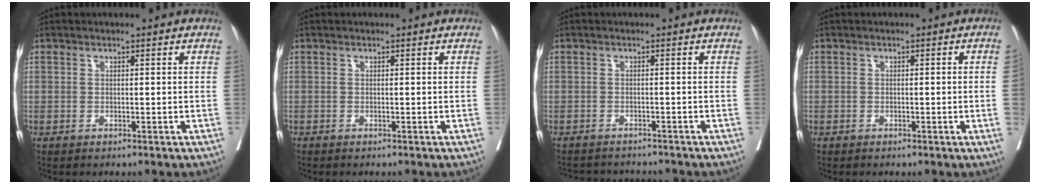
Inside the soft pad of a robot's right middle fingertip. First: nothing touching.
{"total": 0.0}
{"total": 6.0, "force": [-5.8, 0.9, 0.8], "torque": [-0.006, 0.001, -0.077]}
{"total": 1.2, "force": [-0.3, 0.1, 1.2], "torque": [-0.019, 0.007, -0.002]}